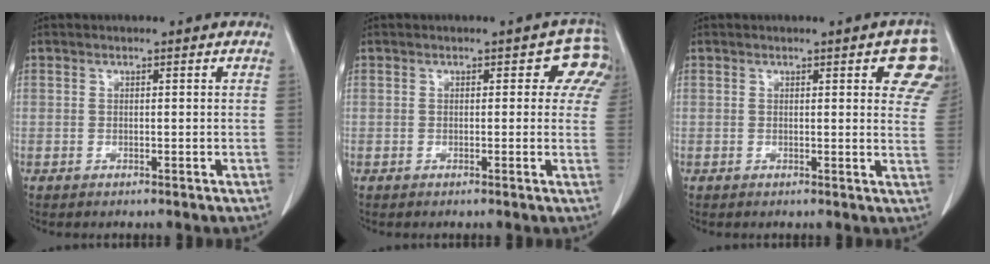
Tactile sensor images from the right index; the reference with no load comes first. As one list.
[{"total": 4.0, "force": [2.0, 2.8, 2.0], "torque": [0.005, 0.001, -0.001]}, {"total": 7.5, "force": [4.1, 1.9, 6.0], "torque": [-0.055, -0.010, 0.028]}]